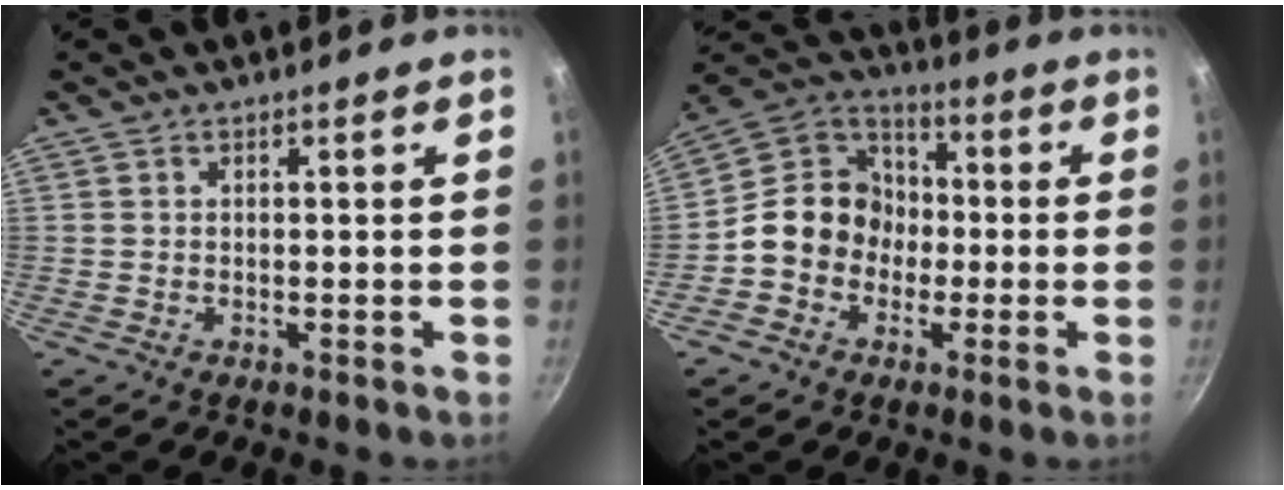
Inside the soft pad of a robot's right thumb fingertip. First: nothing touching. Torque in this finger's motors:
{"motor_torque": [0.64, 1.69, 0.76, -0.55, 0.05]}